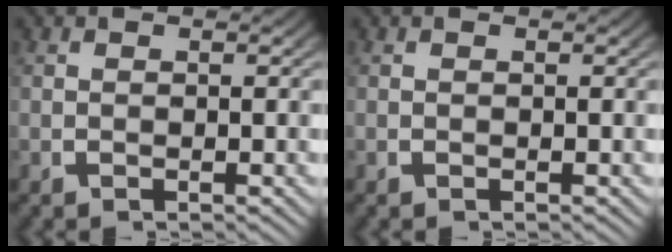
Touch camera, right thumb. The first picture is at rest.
{"total": 0.0}